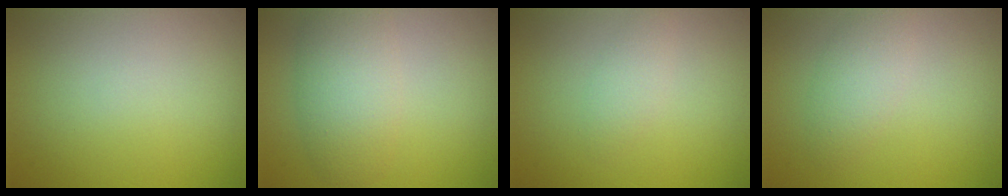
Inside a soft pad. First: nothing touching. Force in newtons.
{"total": 4.5, "press": 4.5, "slide": 0.2}
{"total": 1.4, "press": 1.4, "slide": 0.0}
{"total": 2.3, "press": 2.3, "slide": 0.1}